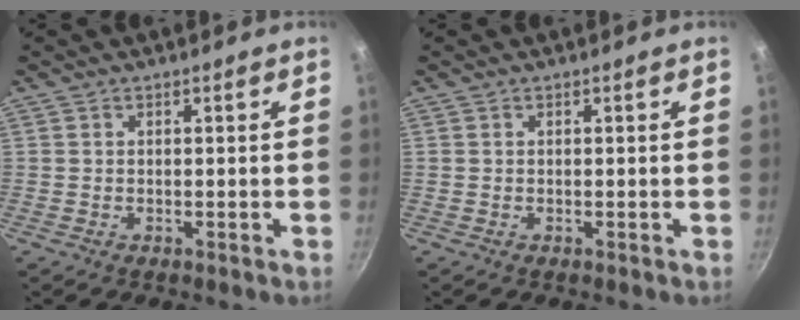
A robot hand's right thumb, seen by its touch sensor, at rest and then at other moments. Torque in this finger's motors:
{"motor_torque": [-0.01, -0.01, 0.01, 0.00, 0.00]}